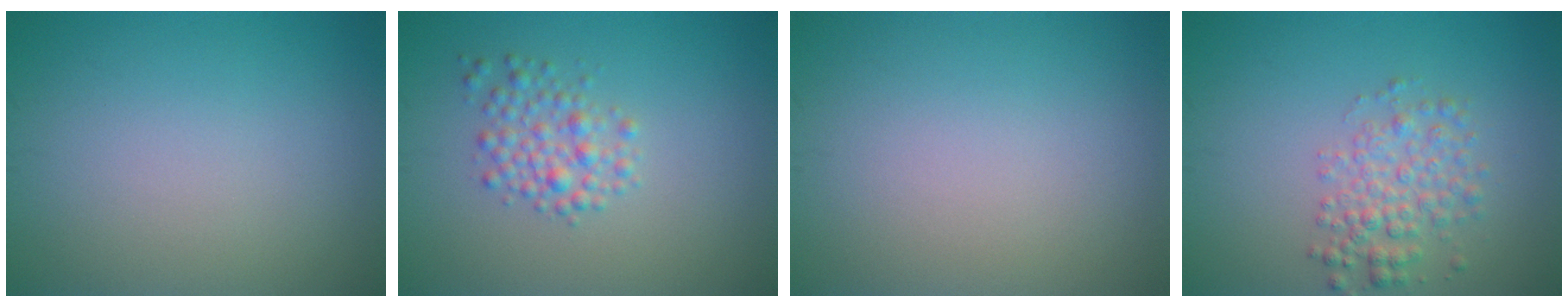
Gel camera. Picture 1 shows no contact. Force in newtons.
{"total": 2.6, "press": 2.6, "slide": 0.1}
{"total": 0.0}
{"total": 3.2, "press": 3.2, "slide": 0.1}